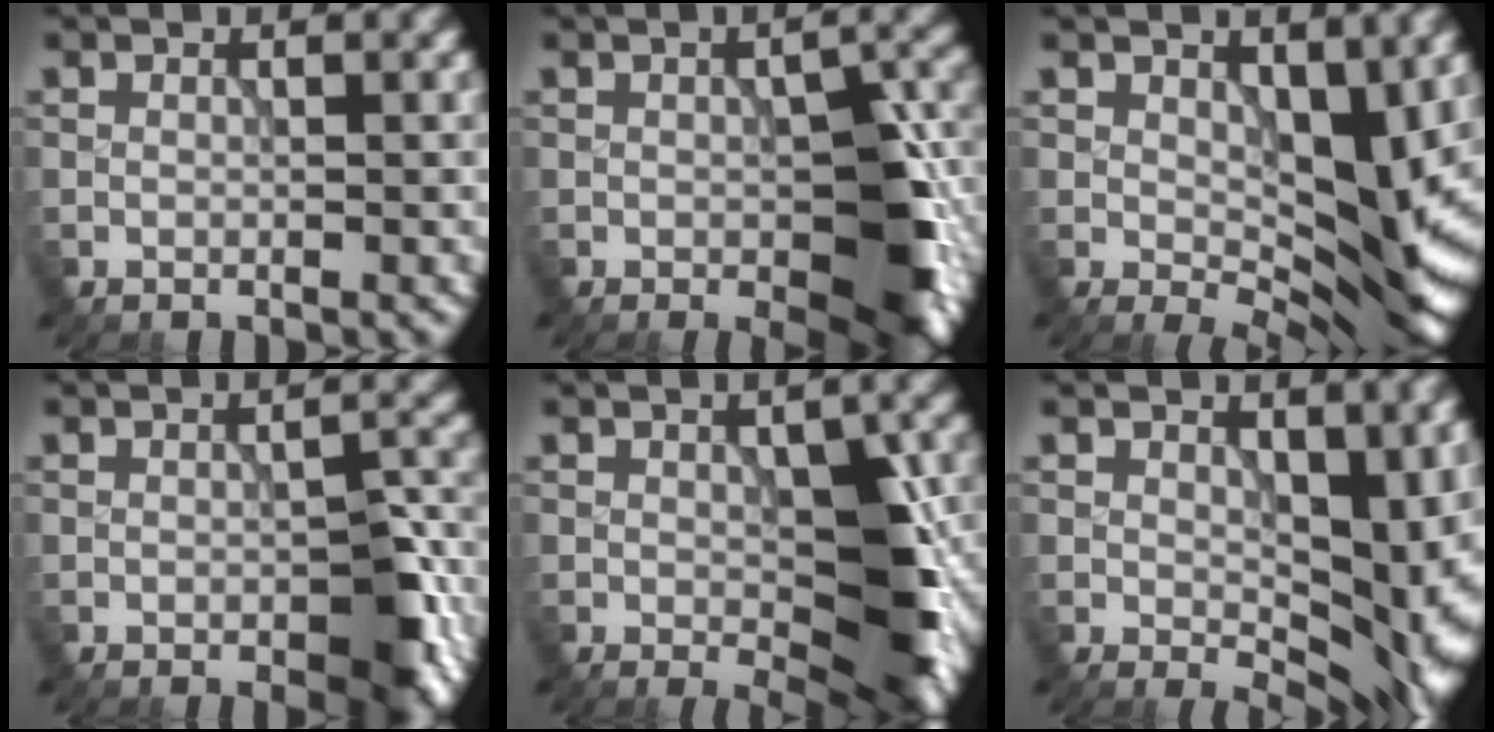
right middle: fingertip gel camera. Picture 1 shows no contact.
{"total": 8.8, "force": [-2.3, 4.5, 7.2], "torque": [-0.108, -0.016, -0.030]}
{"total": 9.6, "force": [2.0, 4.9, 8.0], "torque": [-0.114, -0.017, 0.033]}
{"total": 5.3, "force": [-2.1, 2.6, 4.1], "torque": [-0.055, -0.007, -0.027]}
{"total": 8.3, "force": [-1.4, 4.2, 7.0], "torque": [-0.107, -0.014, -0.011]}
{"total": 10.9, "force": [1.6, 6.8, 8.3], "torque": [-0.100, -0.030, 0.048]}